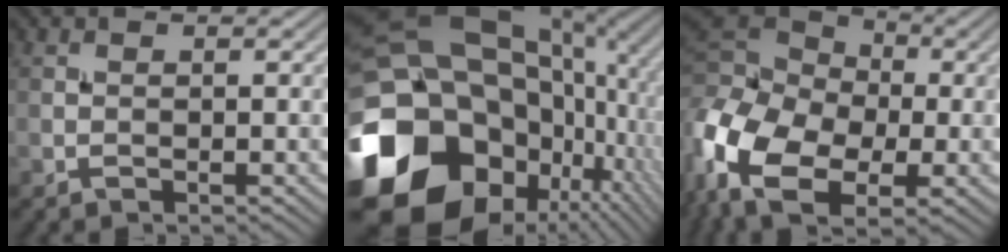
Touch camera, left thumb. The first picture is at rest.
{"total": 22.6, "force": [-3.7, 17.7, 13.6], "torque": [-0.297, -0.012, -0.042]}
{"total": 16.6, "force": [-4.1, 11.1, 11.6], "torque": [-0.305, -0.013, -0.073]}